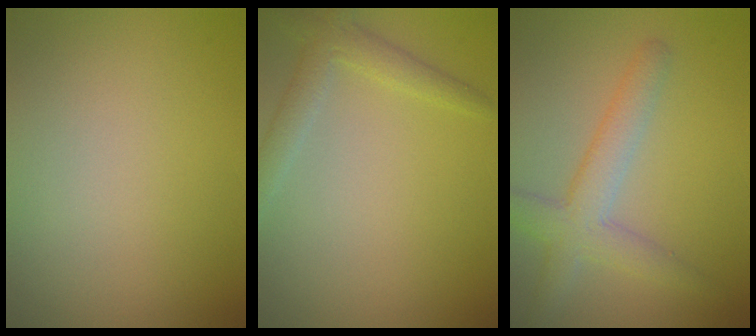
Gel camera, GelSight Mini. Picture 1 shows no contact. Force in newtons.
{"total": 2.5, "press": 2.5, "slide": 0.2}
{"total": 3.9, "press": 3.9, "slide": 0.1}